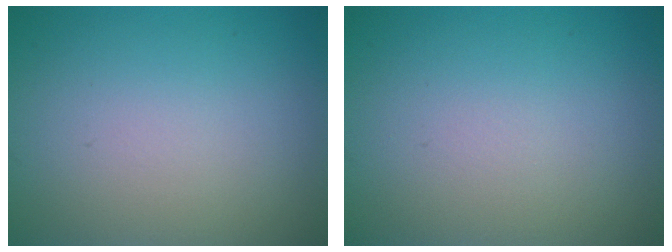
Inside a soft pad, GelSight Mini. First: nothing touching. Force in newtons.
{"total": 0.0}